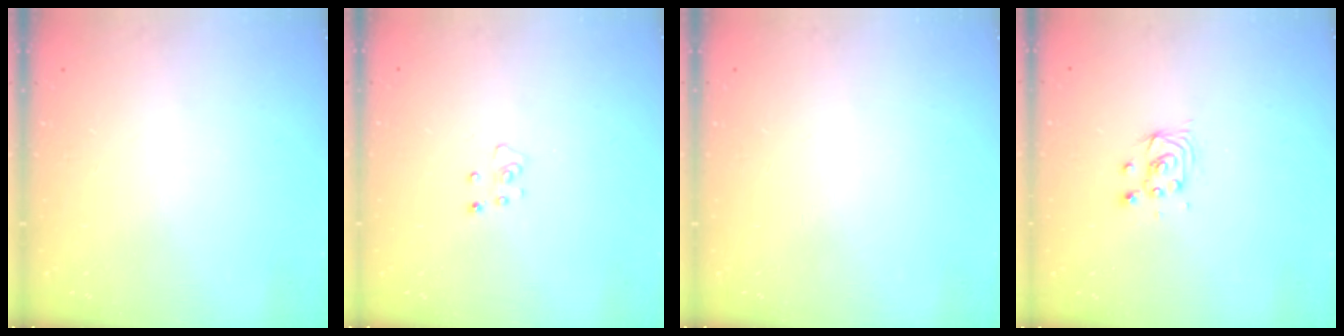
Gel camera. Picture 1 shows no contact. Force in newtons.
{"total": 3.1, "press": 3.1, "slide": 0.2}
{"total": 0.0}
{"total": 4.2, "press": 4.2, "slide": 0.5}